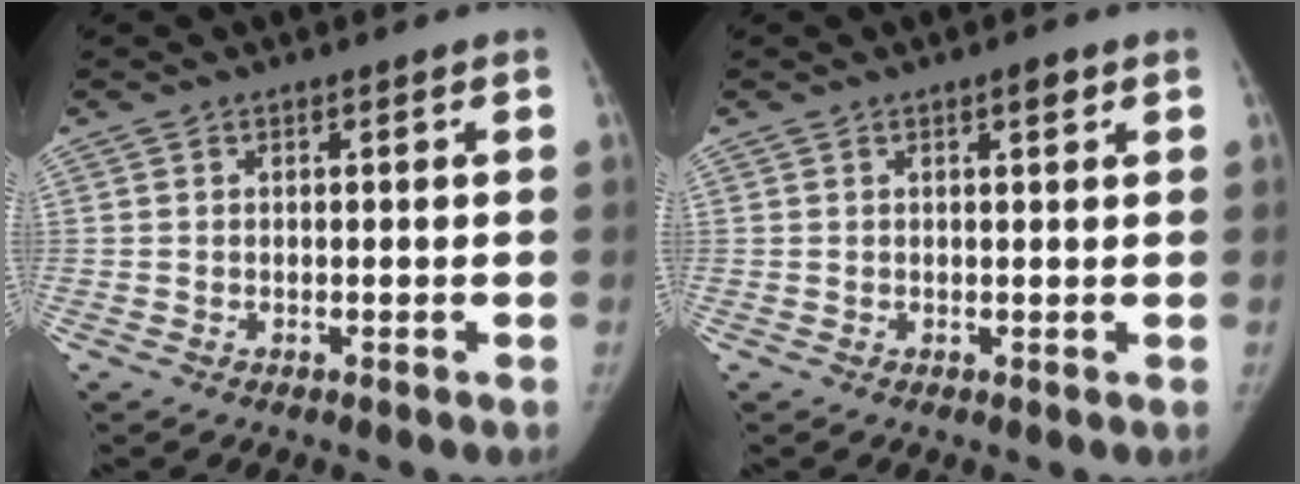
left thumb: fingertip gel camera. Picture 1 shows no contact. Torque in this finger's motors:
{"motor_torque": [0.13, -0.04, 0.06, -0.21, 0.06]}